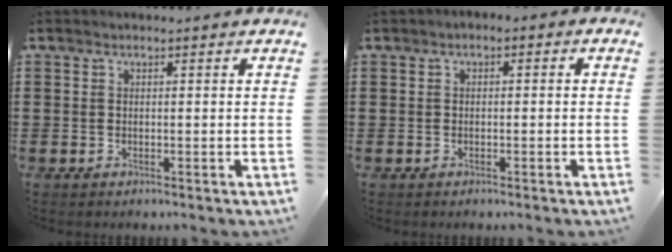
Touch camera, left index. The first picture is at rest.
{"total": 1.0, "force": [-0.9, 0.4, 0.4], "torque": [-0.011, 0.001, -0.019]}